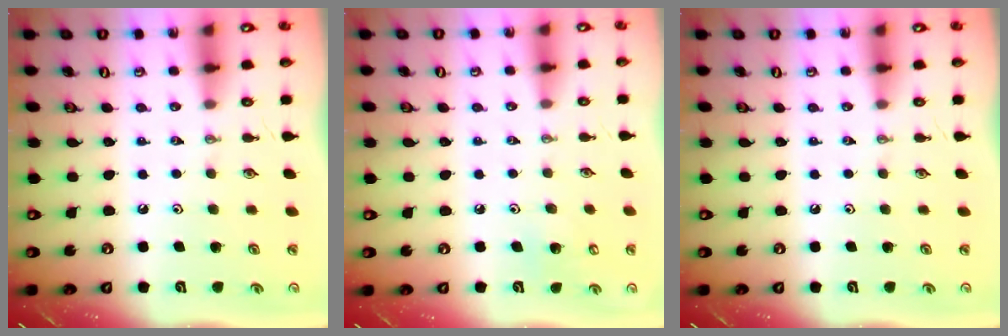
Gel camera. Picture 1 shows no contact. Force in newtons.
{"total": 5.3, "press": 5.3, "slide": 0.4}
{"total": 0.0}